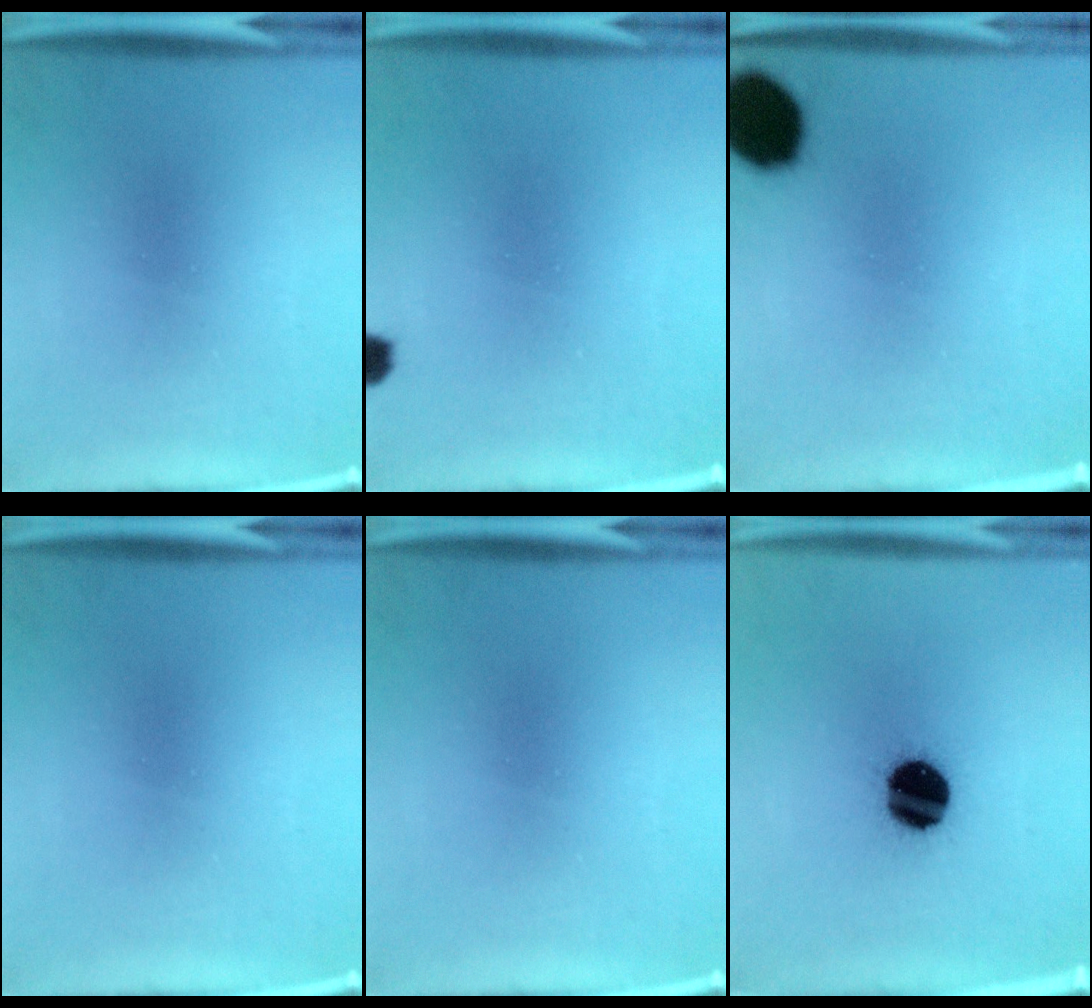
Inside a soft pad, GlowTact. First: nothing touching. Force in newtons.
{"total": 2.2}
{"total": 14.3}
{"total": 0.0}
{"total": 0.0}
{"total": 14.9}